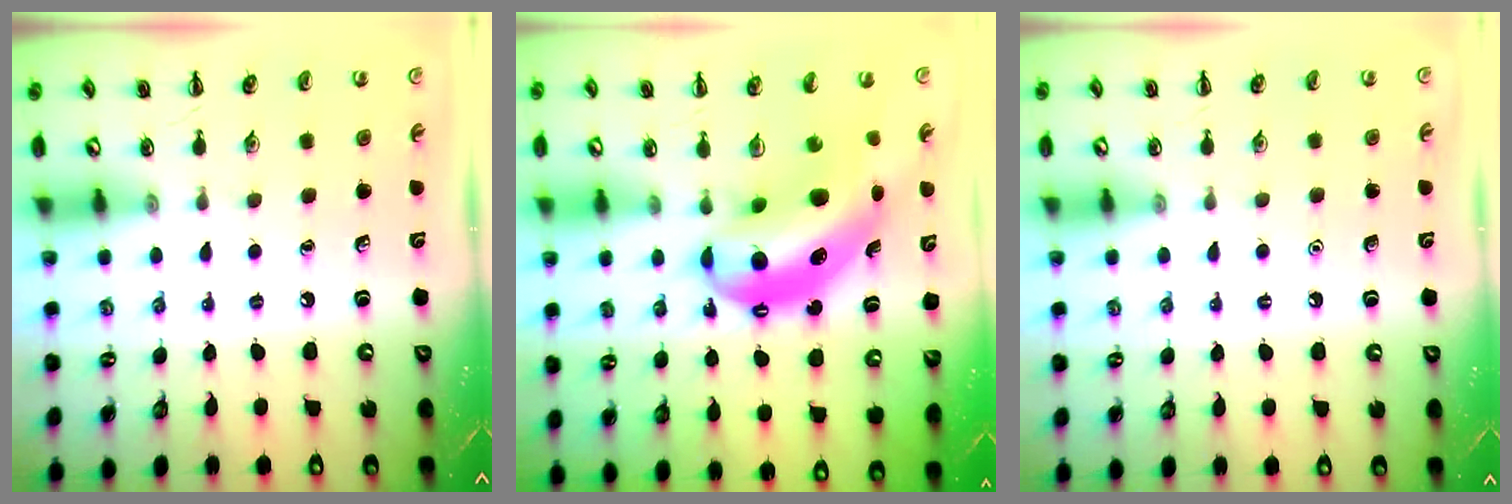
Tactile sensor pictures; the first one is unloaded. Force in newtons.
{"total": 12.5, "press": 12.1, "slide": 3.1}
{"total": 1.6, "press": 1.6, "slide": 0.1}